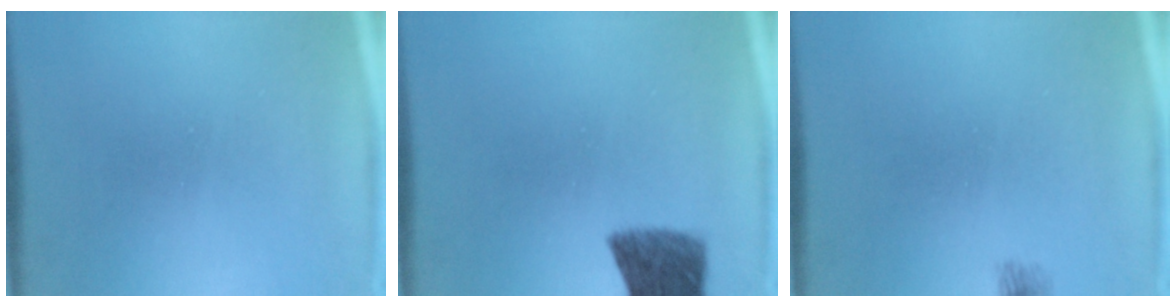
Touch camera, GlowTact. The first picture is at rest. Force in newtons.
{"total": 7.8}
{"total": 1.6}